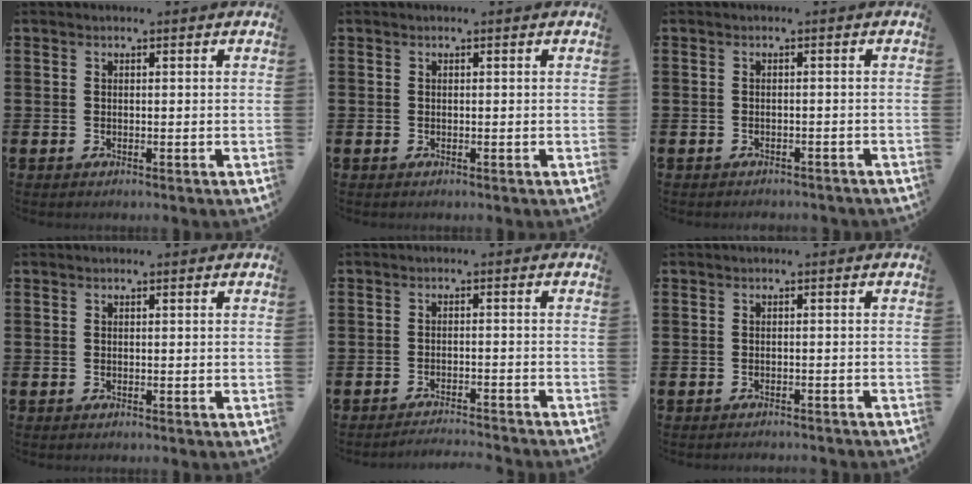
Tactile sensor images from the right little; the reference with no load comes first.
{"total": 0.0}
{"total": 0.8, "force": [-0.8, 0.1, 0.0], "torque": [-0.004, -0.001, -0.017]}
{"total": 0.0}
{"total": 2.0, "force": [-2.0, -0.3, 0.1], "torque": [-0.004, 0.005, -0.041]}
{"total": 0.8, "force": [-0.8, -0.1, 0.0], "torque": [-0.001, 0.001, -0.017]}